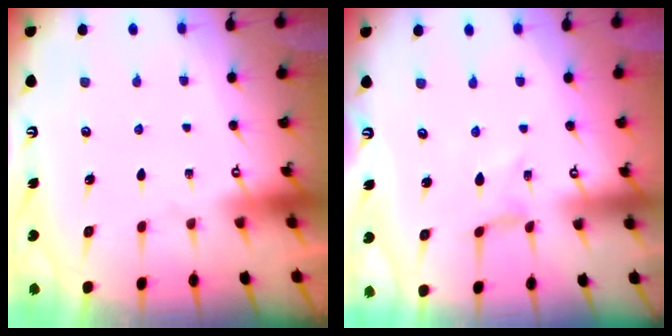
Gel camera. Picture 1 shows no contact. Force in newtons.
{"total": 0.0}